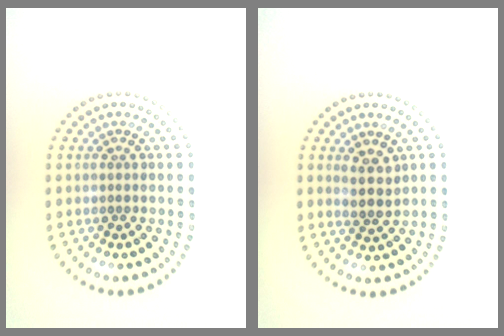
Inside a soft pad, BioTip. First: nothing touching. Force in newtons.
{"total": 2.3, "press": 2.0, "slide": 1.0}